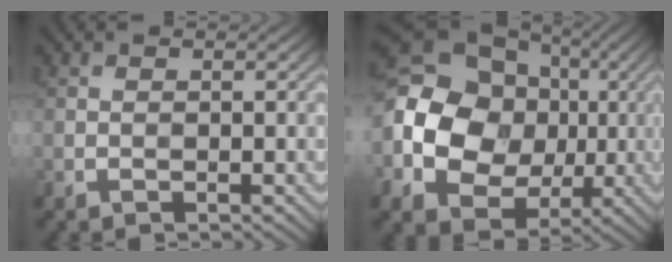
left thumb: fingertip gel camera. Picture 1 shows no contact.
{"total": 16.8, "force": [-0.2, 14.4, 8.7], "torque": [-0.220, -0.004, -0.014]}